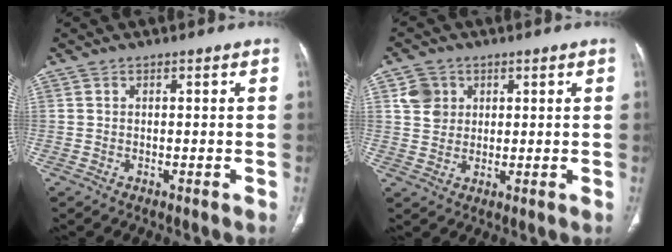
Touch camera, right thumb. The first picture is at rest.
{"total": 5.0, "force": [1.8, 4.4, 1.5], "torque": [-0.009, -0.001, 0.036]}